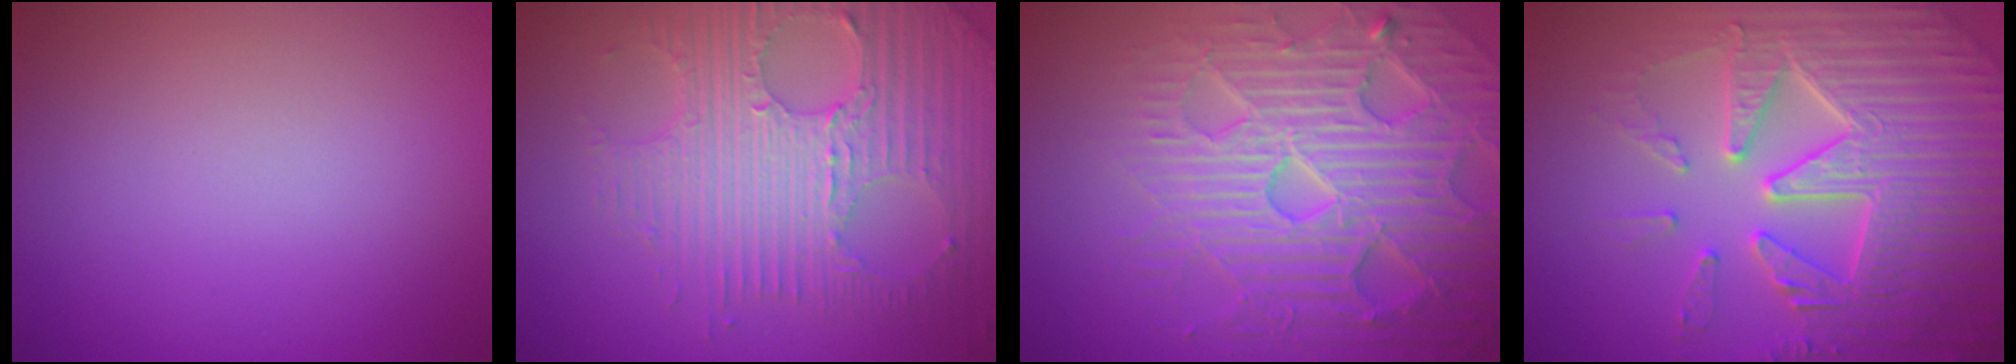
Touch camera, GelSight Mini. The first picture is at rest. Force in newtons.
{"total": 8.0, "press": 5.6, "slide": 5.8}
{"total": 7.5, "press": 7.4, "slide": 1.4}
{"total": 7.7, "press": 7.6, "slide": 1.5}